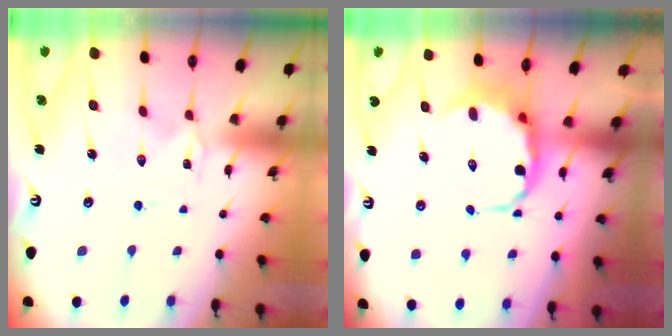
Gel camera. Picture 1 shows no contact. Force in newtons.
{"total": 7.0, "press": 6.5, "slide": 2.6}